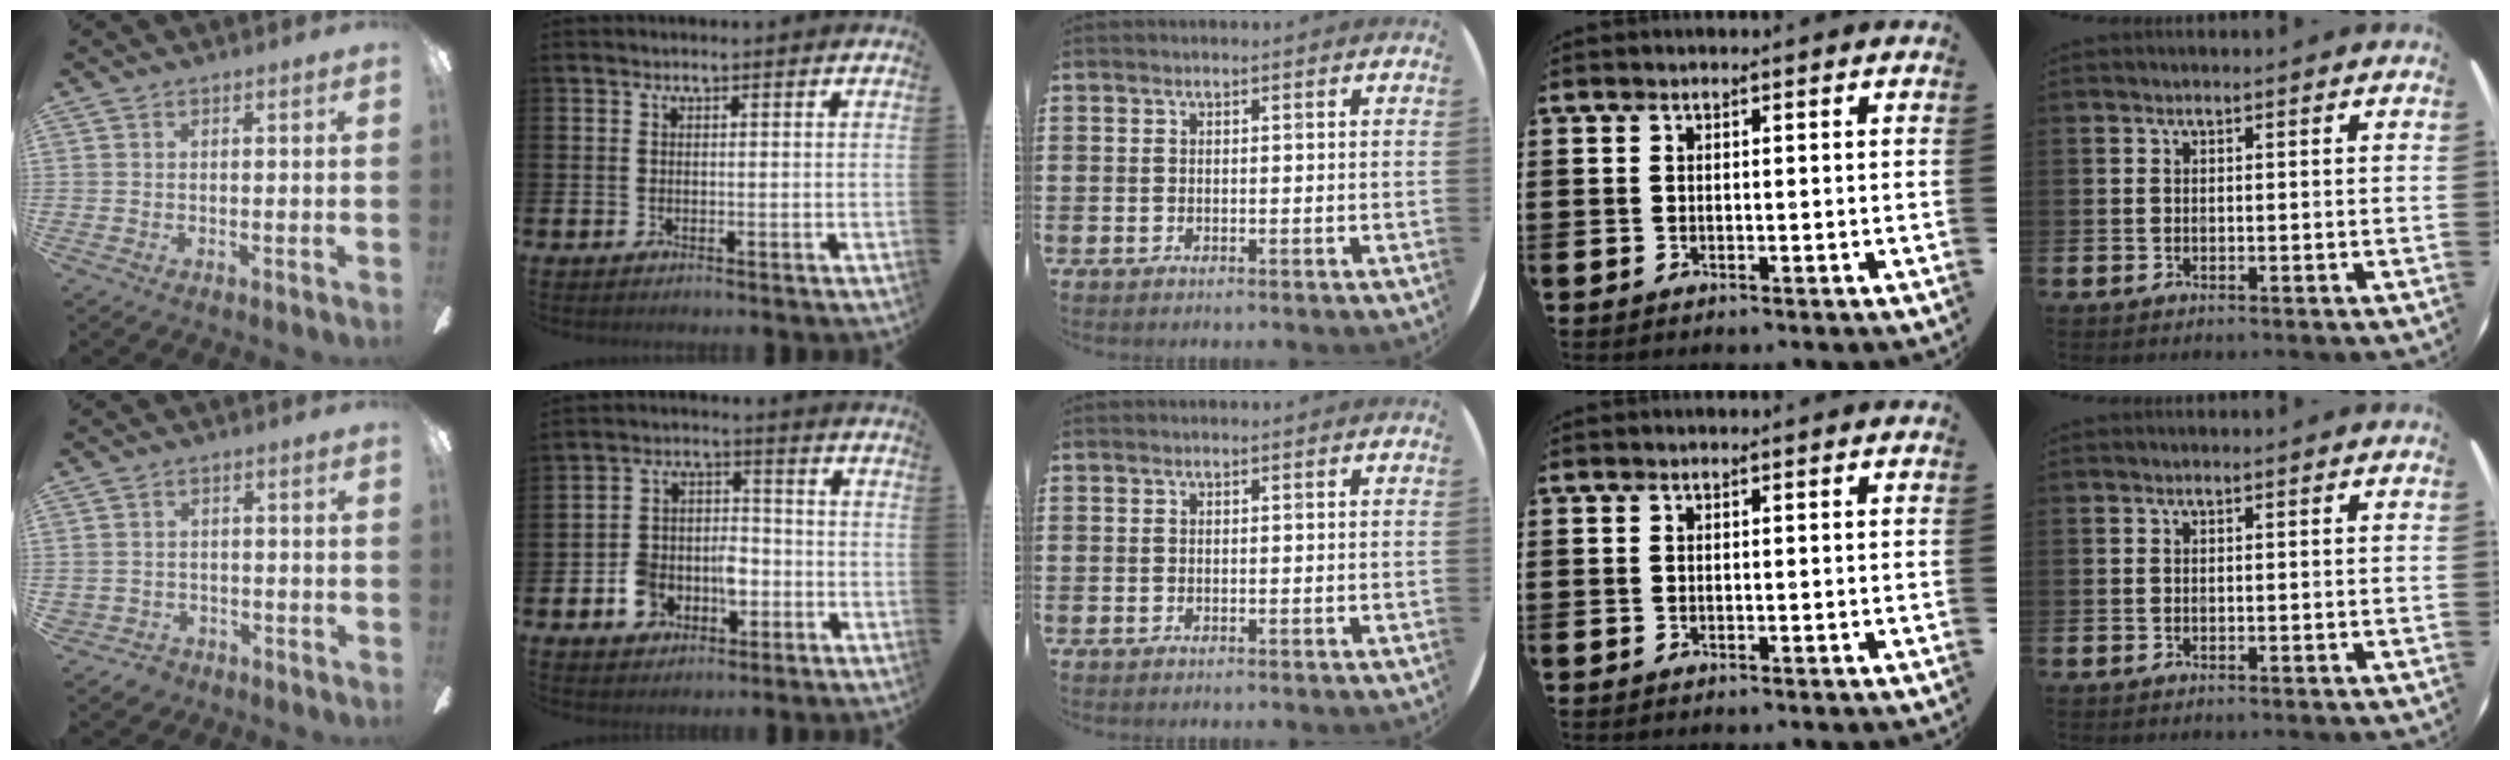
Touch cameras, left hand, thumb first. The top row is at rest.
{"thumb": {"total": 2.4, "force": [-1.2, 2.1, 0.3], "torque": [-0.015, 0.003, -0.027]}, "index": {"total": 6.2, "force": [-2.8, 4.5, 3.2], "torque": [-0.065, 0.012, -0.051]}}